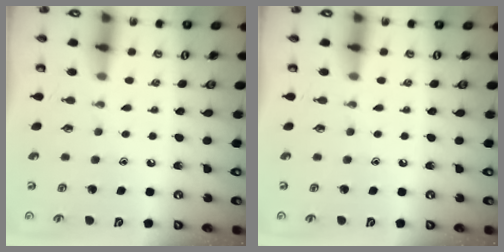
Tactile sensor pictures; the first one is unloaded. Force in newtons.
{"total": 0.0}